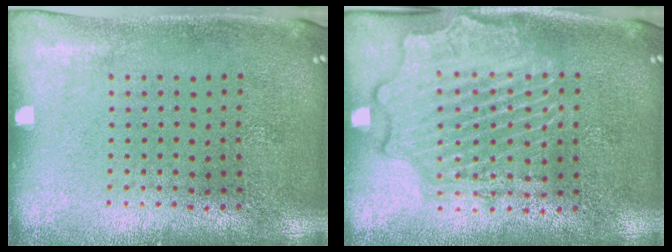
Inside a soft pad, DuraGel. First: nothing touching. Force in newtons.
{"total": 2.3, "press": 2.3, "slide": 0.3}